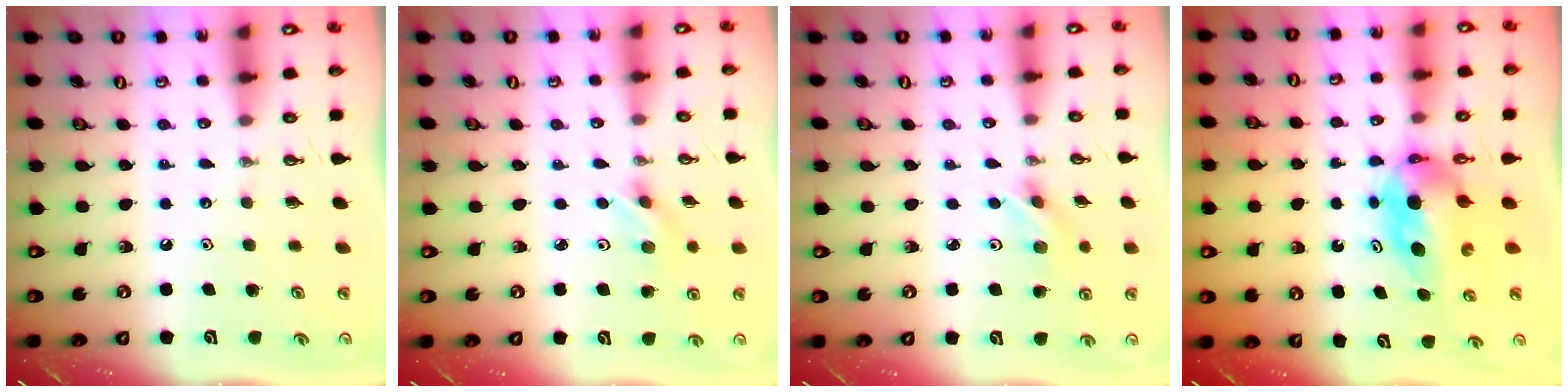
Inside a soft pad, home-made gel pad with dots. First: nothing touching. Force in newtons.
{"total": 2.6, "press": 2.4, "slide": 0.8}
{"total": 3.2, "press": 3.1, "slide": 0.8}
{"total": 5.7, "press": 5.5, "slide": 1.5}